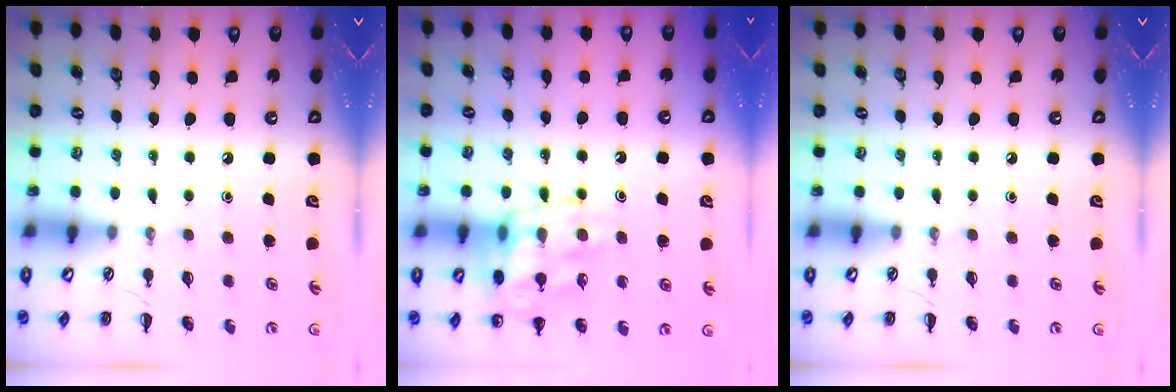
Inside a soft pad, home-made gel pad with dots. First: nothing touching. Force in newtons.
{"total": 18.2, "press": 18.1, "slide": 2.5}
{"total": 0.0}